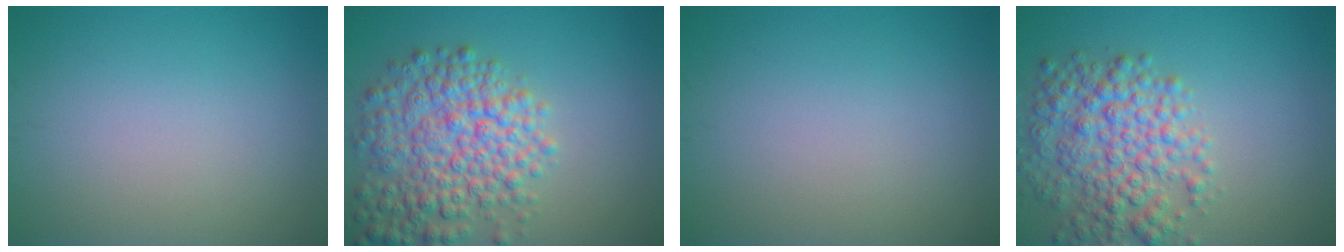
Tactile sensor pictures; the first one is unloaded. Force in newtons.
{"total": 7.3, "press": 7.3, "slide": 0.3}
{"total": 0.0}
{"total": 6.4, "press": 6.4, "slide": 0.2}